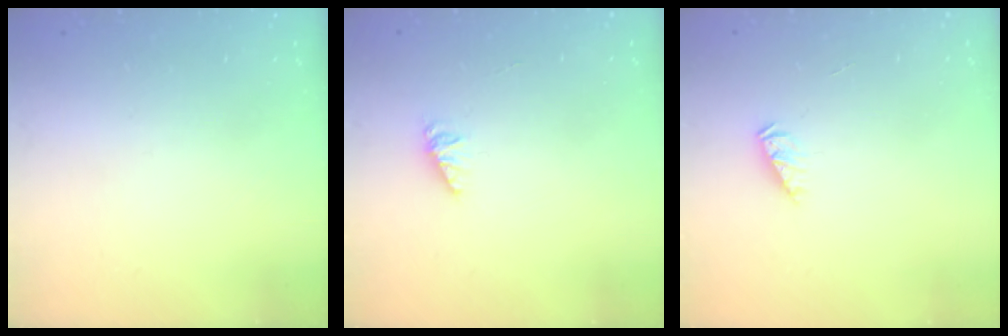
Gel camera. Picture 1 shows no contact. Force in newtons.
{"total": 1.4, "press": 1.4, "slide": 0.2}
{"total": 2.0, "press": 2.0, "slide": 0.2}